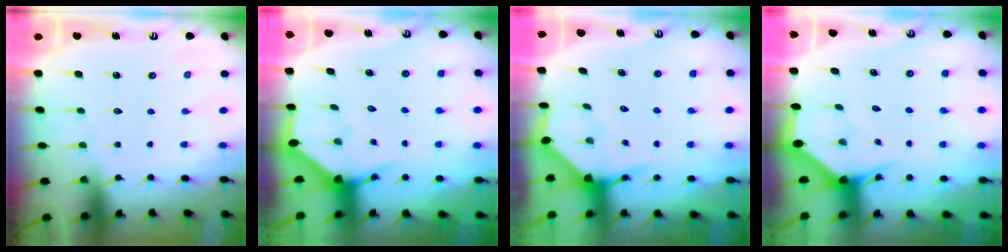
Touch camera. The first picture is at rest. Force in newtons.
{"total": 3.5, "press": 3.4, "slide": 0.2}
{"total": 3.9, "press": 3.9, "slide": 0.5}
{"total": 2.8, "press": 2.8, "slide": 0.2}